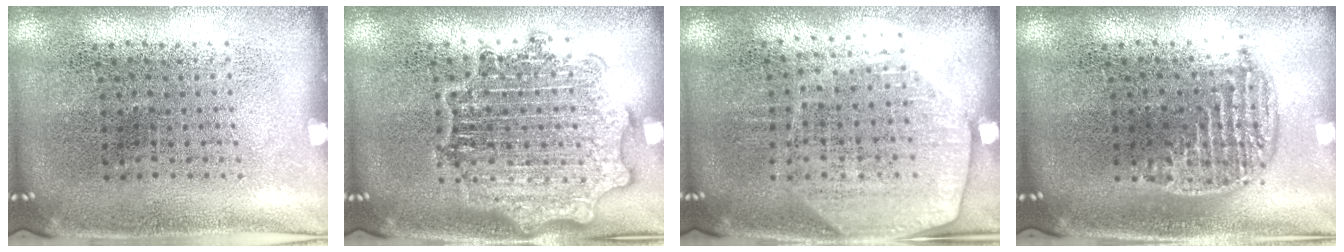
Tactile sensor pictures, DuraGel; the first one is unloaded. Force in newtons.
{"total": 2.7, "press": 2.7, "slide": 0.4}
{"total": 2.0, "press": 1.7, "slide": 0.9}
{"total": 1.3, "press": 1.1, "slide": 0.6}